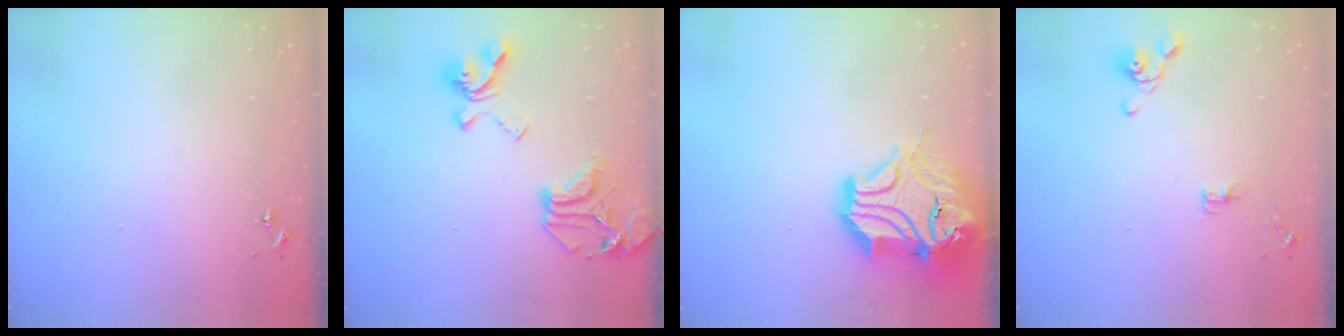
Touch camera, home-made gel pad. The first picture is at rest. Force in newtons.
{"total": 21.7, "press": 21.6, "slide": 2.0}
{"total": 21.9, "press": 21.7, "slide": 2.9}
{"total": 7.7, "press": 7.3, "slide": 2.3}